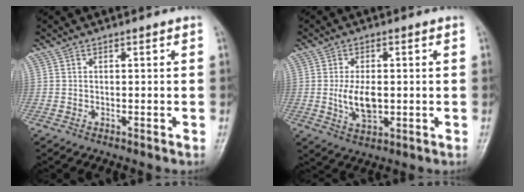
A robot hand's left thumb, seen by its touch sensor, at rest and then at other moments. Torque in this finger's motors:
{"motor_torque": [0.04, 0.23, 0.67, -0.10, 0.07]}